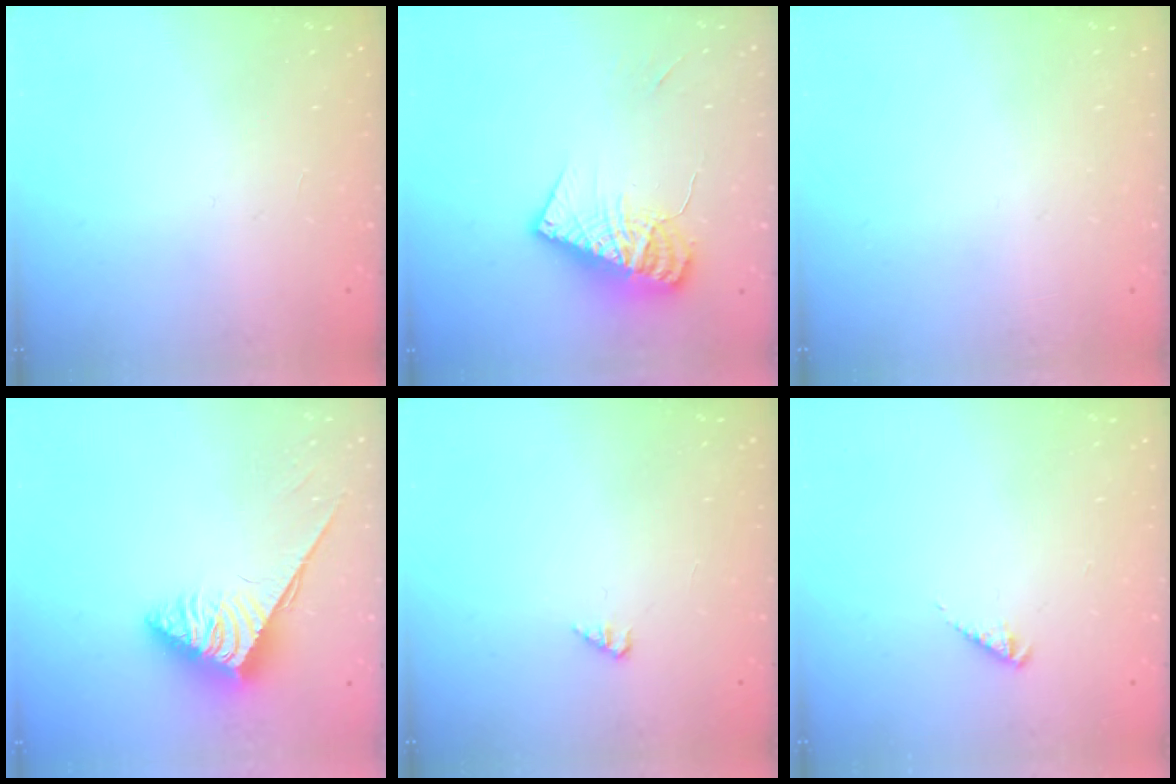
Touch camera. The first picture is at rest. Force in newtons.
{"total": 12.3, "press": 12.2, "slide": 1.3}
{"total": 0.0}
{"total": 3.7, "press": 3.6, "slide": 0.6}
{"total": 0.9, "press": 0.9, "slide": 0.2}
{"total": 2.4, "press": 2.4, "slide": 0.3}